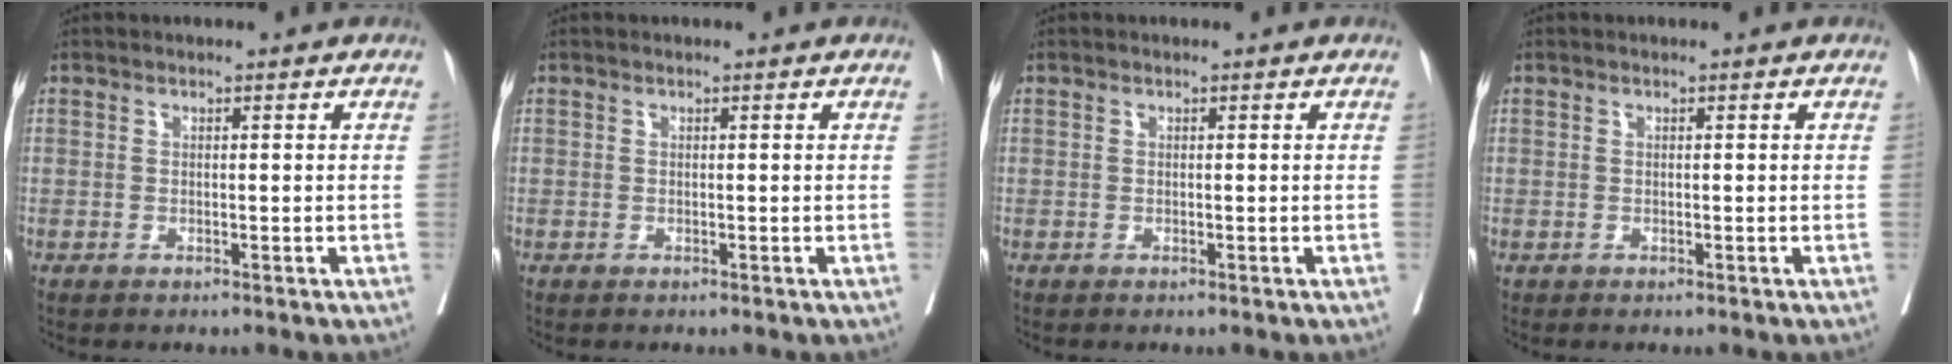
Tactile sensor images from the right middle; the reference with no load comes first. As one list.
[{"total": 0.0}, {"total": 0.0}, {"total": 0.0}]